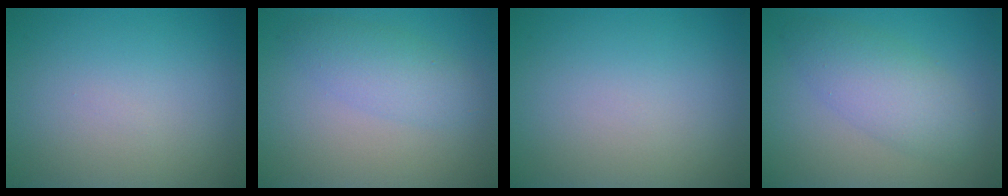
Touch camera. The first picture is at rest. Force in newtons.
{"total": 3.0, "press": 3.0, "slide": 0.0}
{"total": 0.0}
{"total": 4.3, "press": 4.3, "slide": 0.3}